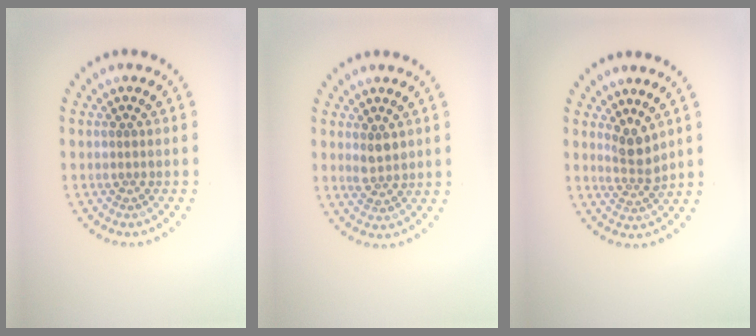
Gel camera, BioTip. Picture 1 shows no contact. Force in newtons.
{"total": 1.9, "press": 1.9, "slide": 0.4}
{"total": 2.3, "press": 1.8, "slide": 1.5}